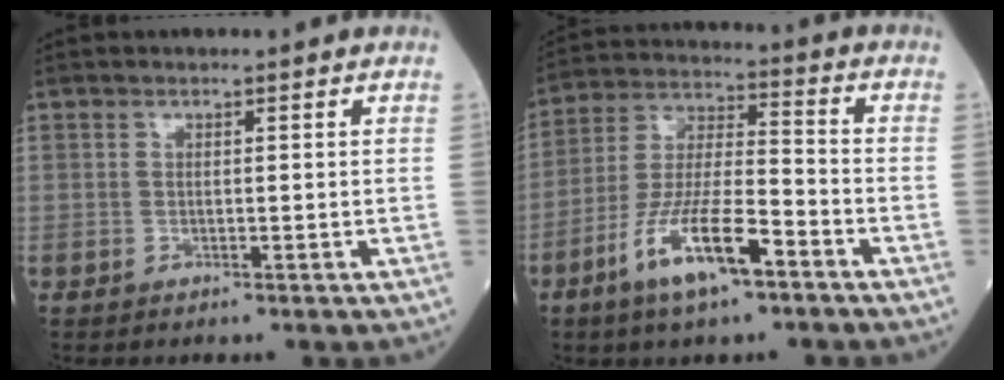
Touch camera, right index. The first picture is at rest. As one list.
[{"total": 12.5, "force": [-6.7, 2.5, 10.3], "torque": [-0.205, -0.008, -0.126]}]